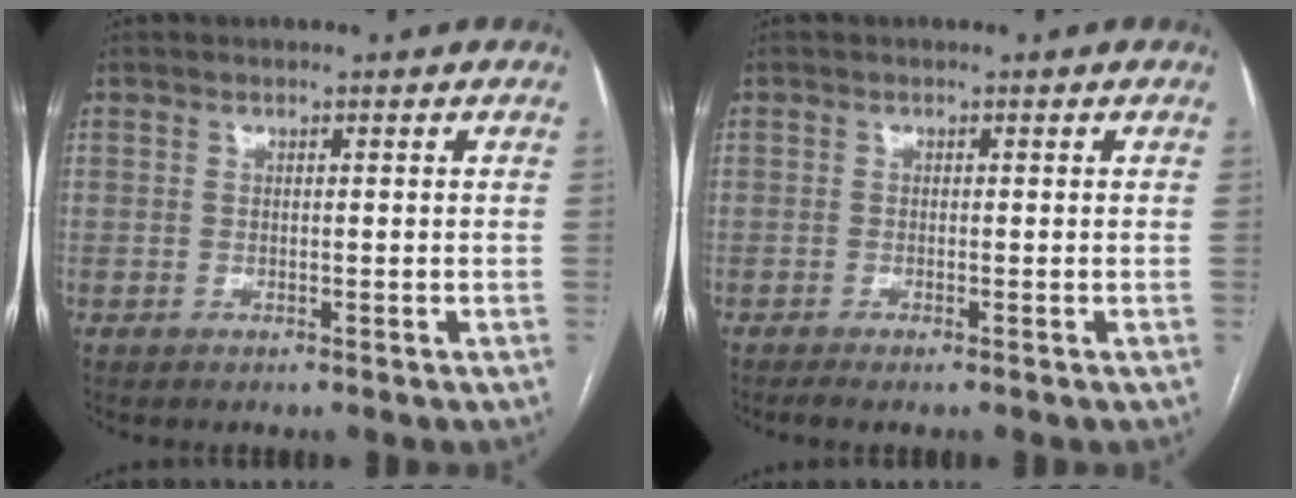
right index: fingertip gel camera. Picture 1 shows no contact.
{"total": 1.4, "force": [-0.9, 0.1, 1.0], "torque": [-0.022, -0.003, -0.018]}